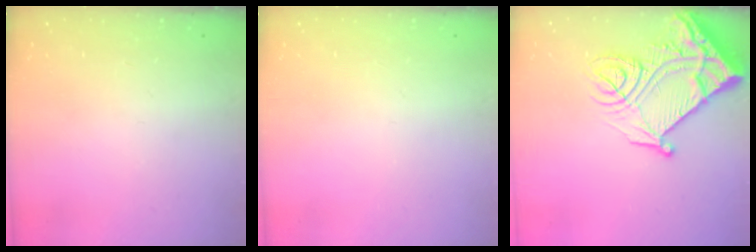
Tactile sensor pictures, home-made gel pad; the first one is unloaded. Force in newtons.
{"total": 0.0}
{"total": 22.5, "press": 22.3, "slide": 2.7}